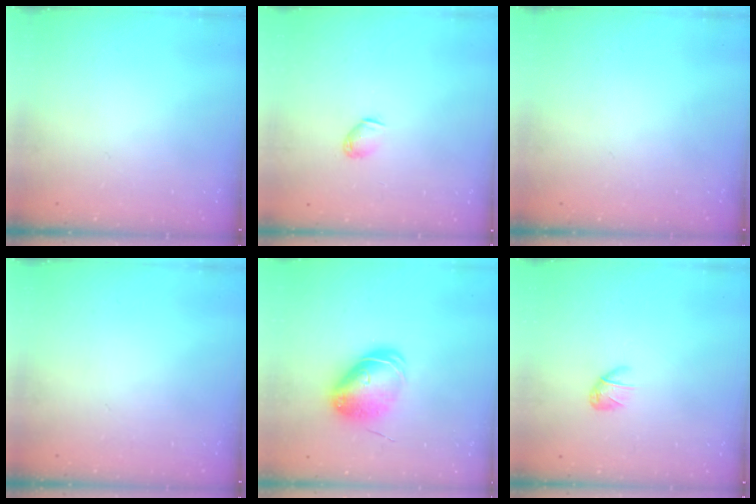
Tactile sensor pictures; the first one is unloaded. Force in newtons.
{"total": 3.5, "press": 3.5, "slide": 0.8}
{"total": 0.0}
{"total": 0.0}
{"total": 9.1, "press": 9.0, "slide": 1.1}
{"total": 5.5, "press": 5.3, "slide": 1.4}